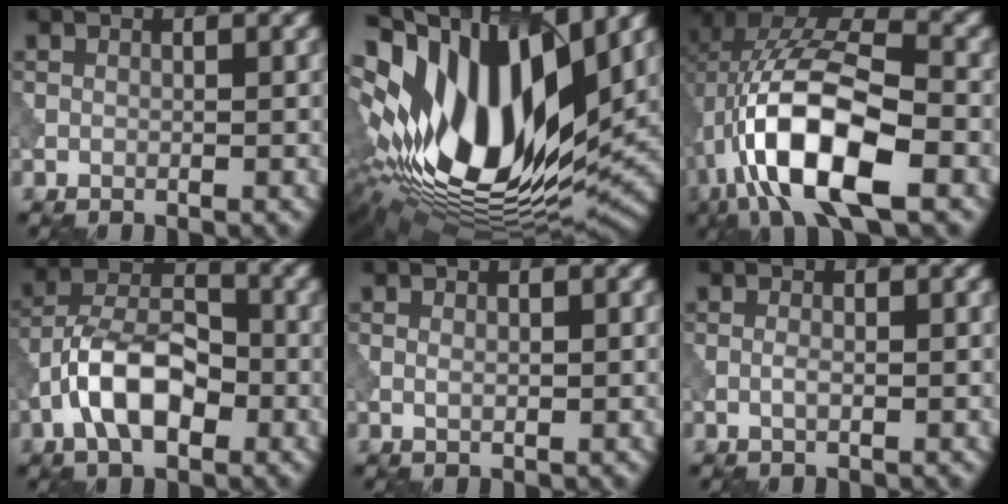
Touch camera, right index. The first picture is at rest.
{"total": 17.5, "force": [2.1, 8.7, 15.1], "torque": [-0.290, 0.016, 0.030]}
{"total": 13.7, "force": [-4.0, 6.0, 11.7], "torque": [-0.220, 0.007, -0.078]}
{"total": 7.2, "force": [-2.8, 3.8, 5.4], "torque": [-0.094, 0.014, -0.058]}
{"total": 0.8, "force": [0.1, 0.4, 0.6], "torque": [-0.013, 0.000, 0.003]}
{"total": 0.9, "force": [-0.2, 0.2, 0.9], "torque": [-0.020, -0.002, -0.006]}